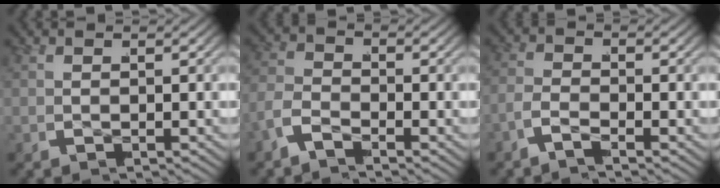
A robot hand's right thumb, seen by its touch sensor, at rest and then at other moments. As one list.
[{"total": 2.5, "force": [-1.9, 1.4, 0.9], "torque": [-0.021, -0.005, -0.041]}, {"total": 1.6, "force": [-1.5, 0.0, 0.4], "torque": [-0.010, 0.003, -0.037]}]